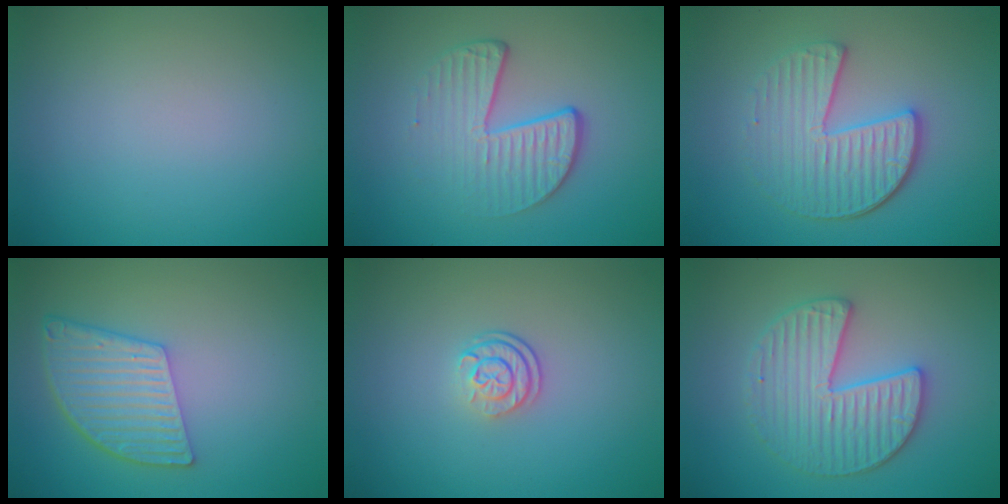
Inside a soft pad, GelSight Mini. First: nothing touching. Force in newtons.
{"total": 4.4, "press": 2.8, "slide": 3.4}
{"total": 4.6, "press": 3.8, "slide": 2.5}
{"total": 5.8, "press": 4.3, "slide": 3.8}
{"total": 2.4, "press": 1.7, "slide": 1.7}
{"total": 4.3, "press": 4.3, "slide": 0.6}